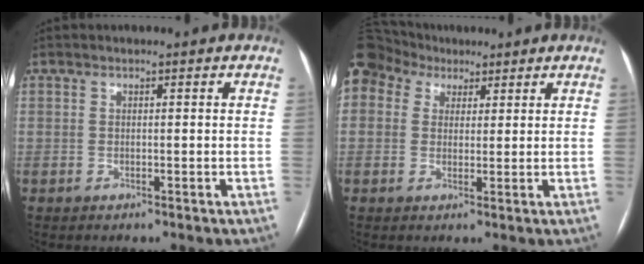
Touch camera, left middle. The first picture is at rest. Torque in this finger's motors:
{"motor_torque": [1.38, -0.76, 1.05, 0.21]}